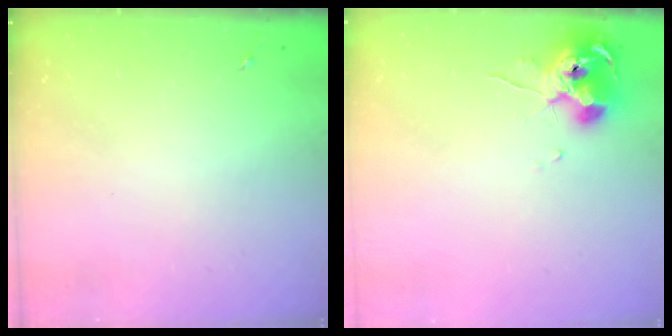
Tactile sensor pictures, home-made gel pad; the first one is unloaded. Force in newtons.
{"total": 10.4, "press": 10.3, "slide": 1.1}